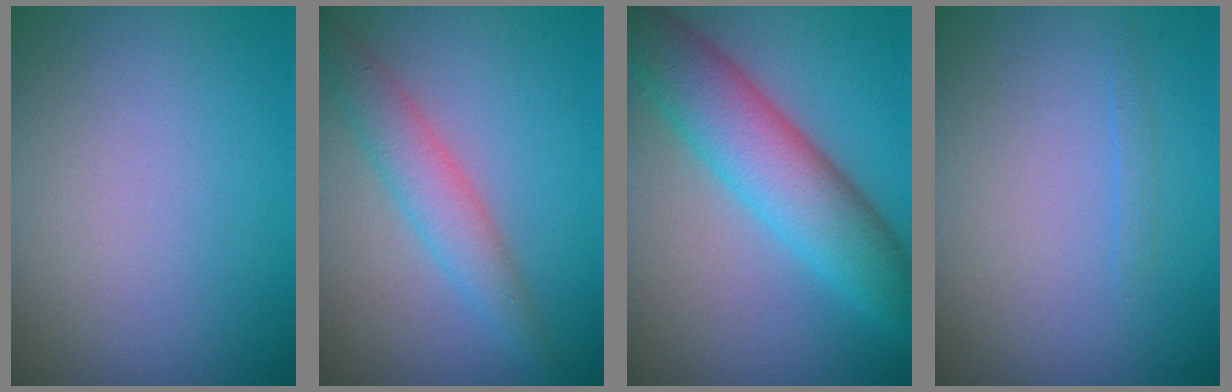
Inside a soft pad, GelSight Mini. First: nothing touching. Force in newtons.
{"total": 3.3, "press": 3.3, "slide": 0.0}
{"total": 7.9, "press": 7.9, "slide": 0.3}
{"total": 0.6, "press": 0.6, "slide": 0.1}